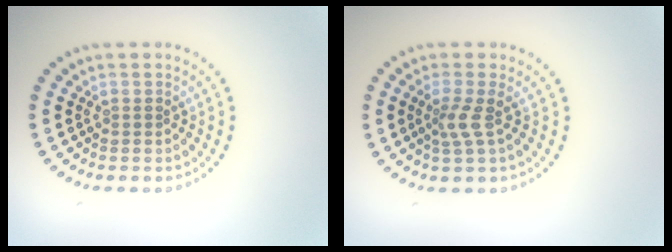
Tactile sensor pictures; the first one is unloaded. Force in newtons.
{"total": 2.0, "press": 1.4, "slide": 1.4}